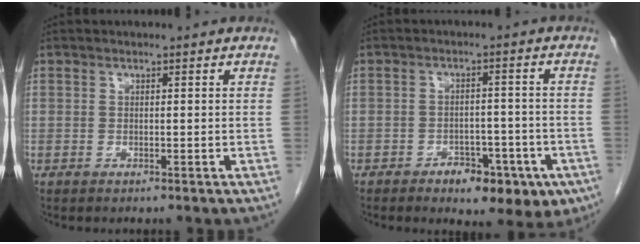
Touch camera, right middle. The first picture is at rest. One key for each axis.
{"total": 8.8, "fx": -4.9, "fy": 4.3, "fz": 5.9, "tx": -0.060, "ty": 0.010, "tz": -0.062}